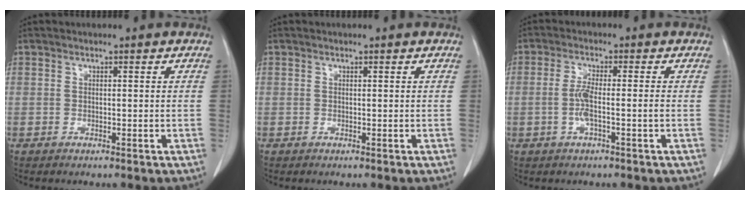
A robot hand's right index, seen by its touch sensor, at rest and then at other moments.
{"total": 0.0}
{"total": 3.9, "force": [-1.0, 0.1, 3.8], "torque": [-0.079, 0.002, -0.020]}